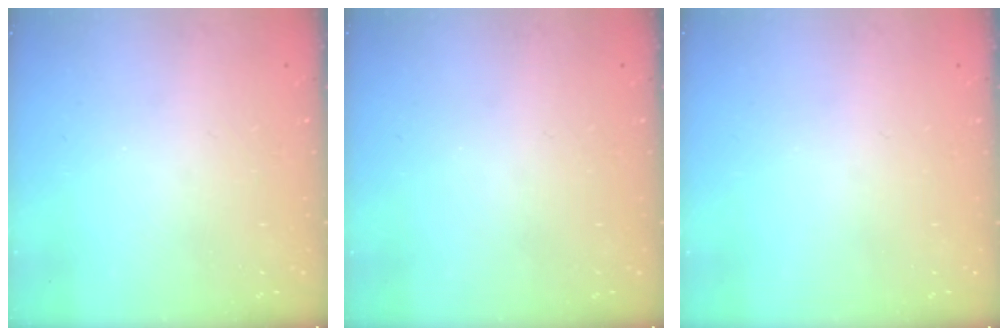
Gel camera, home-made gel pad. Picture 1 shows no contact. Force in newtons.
{"total": 0.0}
{"total": 0.0}